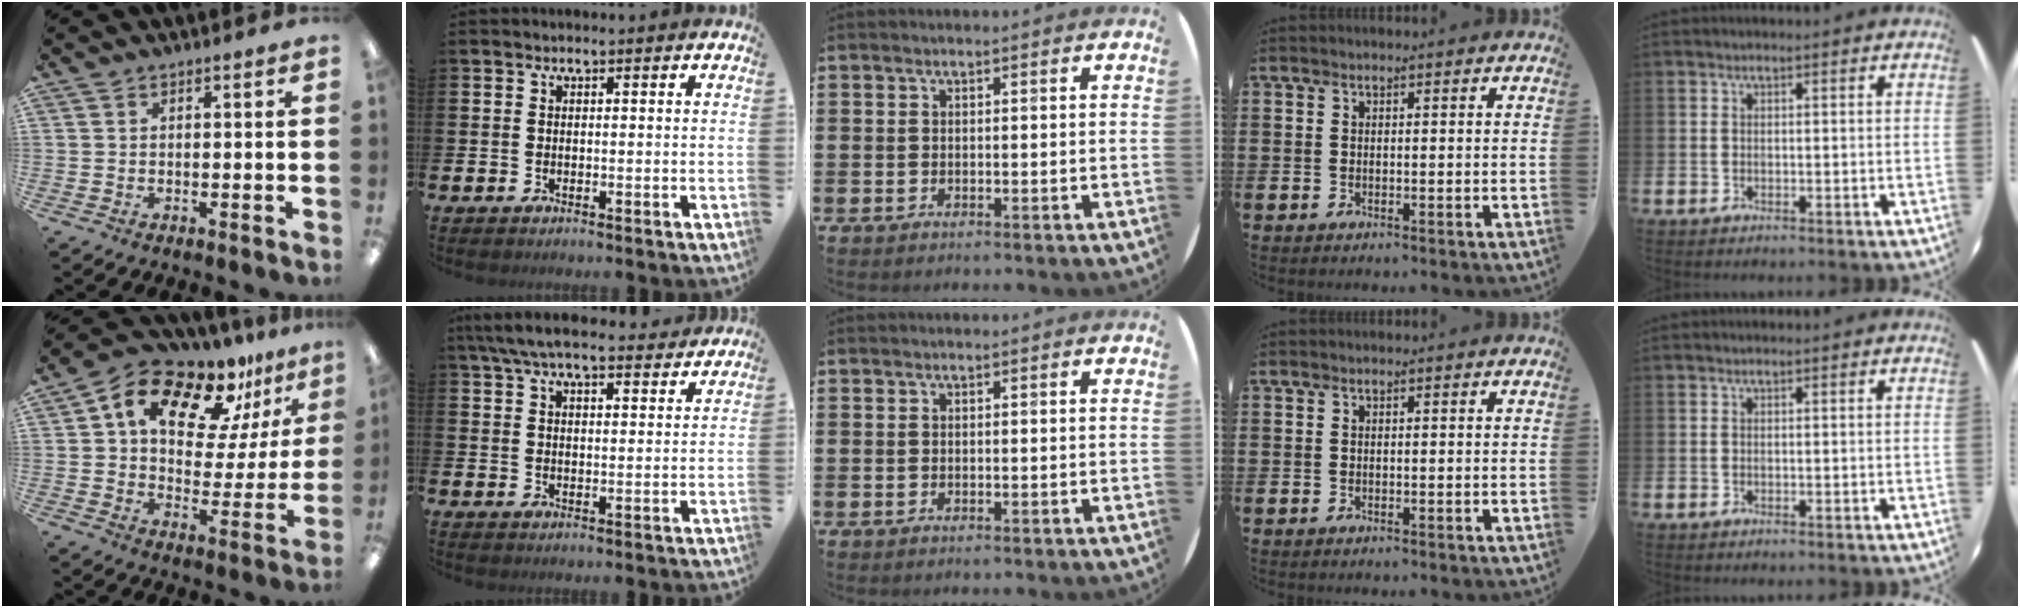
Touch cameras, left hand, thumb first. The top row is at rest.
{"thumb": {"total": 16.9, "force": [11.7, 8.1, 9.0], "torque": [-0.167, -0.069, 0.204]}, "index": {"total": 6.9, "force": [6.3, 1.3, 2.6], "torque": [-0.064, -0.024, 0.116]}}